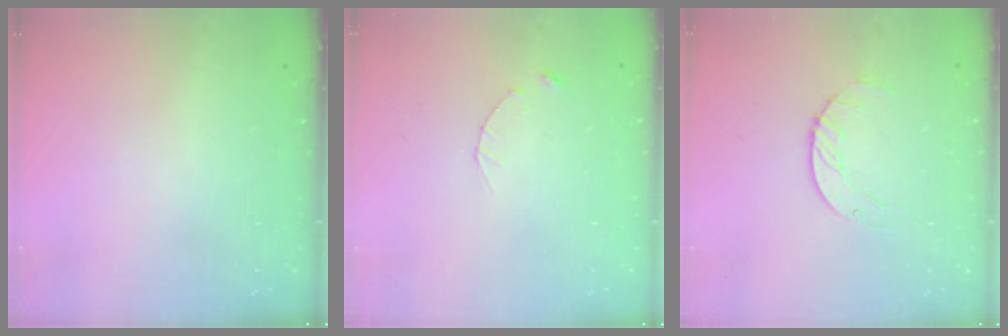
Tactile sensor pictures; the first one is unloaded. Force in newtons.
{"total": 2.5, "press": 2.4, "slide": 0.3}
{"total": 3.4, "press": 3.4, "slide": 0.4}